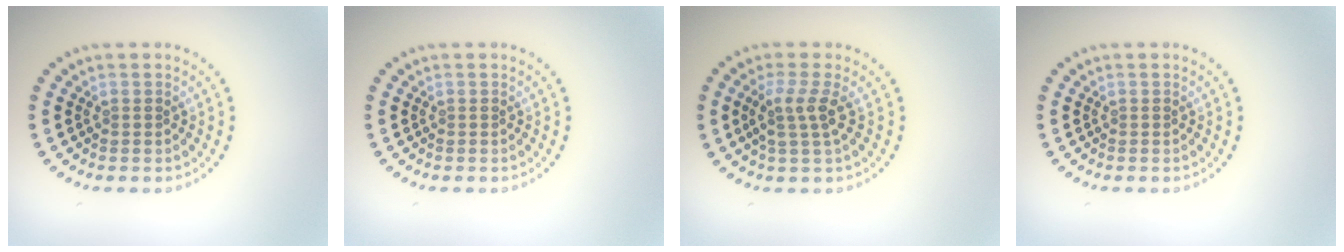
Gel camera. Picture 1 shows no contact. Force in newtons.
{"total": 0.0}
{"total": 2.5, "press": 1.9, "slide": 1.6}
{"total": 0.0}